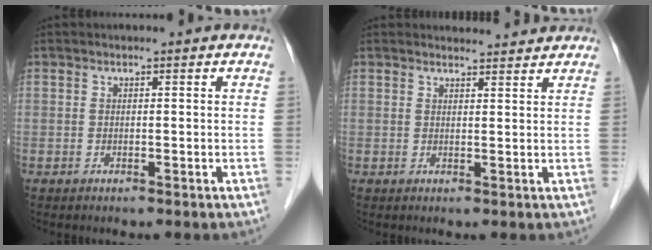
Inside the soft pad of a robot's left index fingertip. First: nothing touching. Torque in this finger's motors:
{"motor_torque": [0.18, -0.23, 0.03, 0.01]}